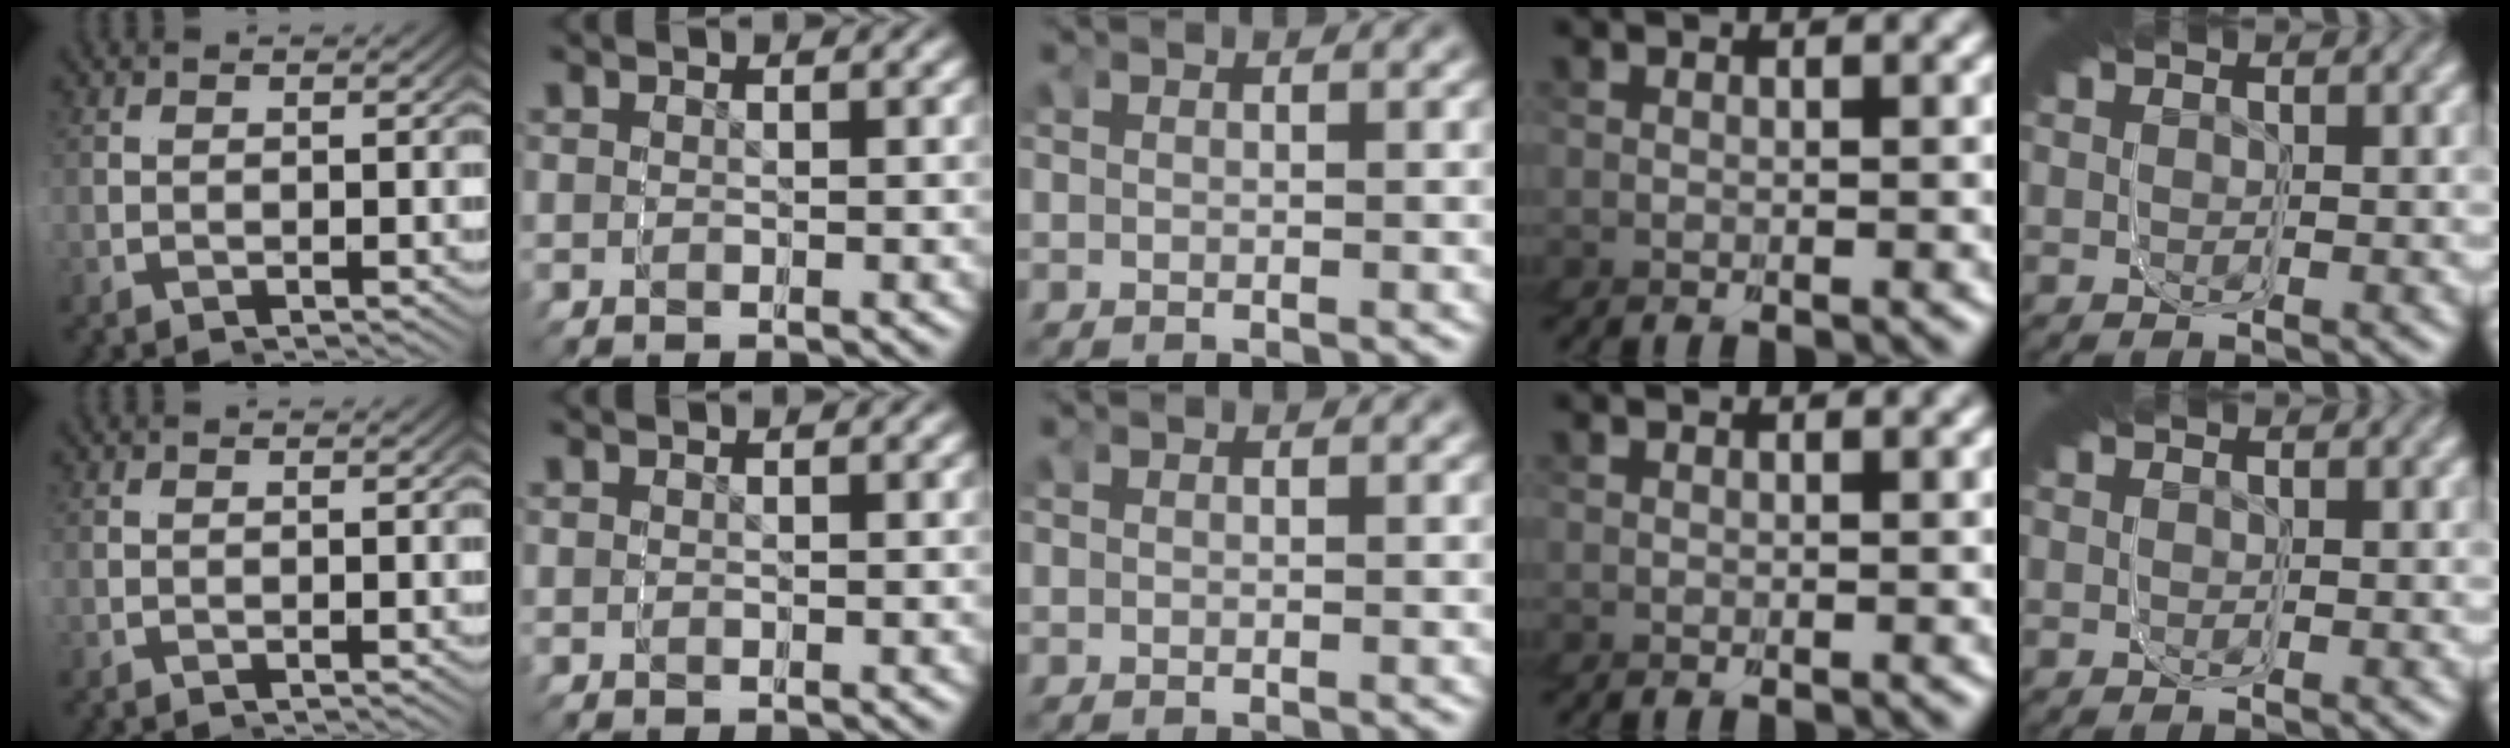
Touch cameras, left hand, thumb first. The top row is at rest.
{}